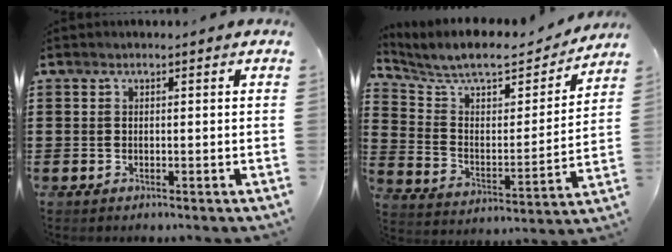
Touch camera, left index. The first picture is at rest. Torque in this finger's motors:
{"motor_torque": [1.07, -1.07, 0.16, 0.08]}